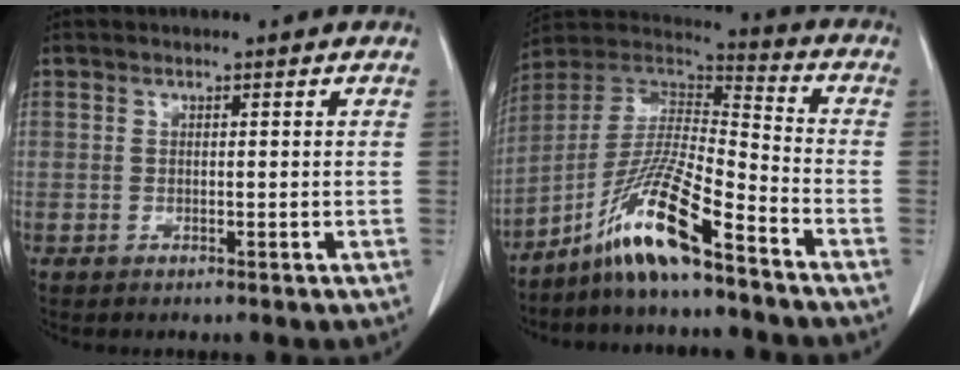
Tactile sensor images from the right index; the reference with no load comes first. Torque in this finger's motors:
{"motor_torque": [1.33, -0.80, 0.48, 0.12]}